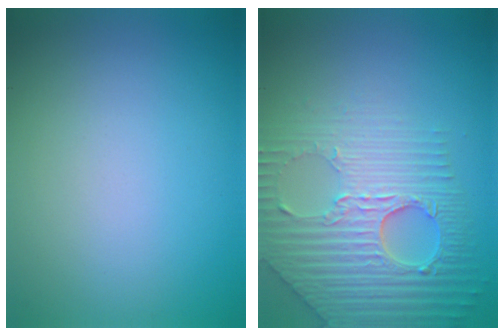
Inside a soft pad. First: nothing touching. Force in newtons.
{"total": 5.8, "press": 5.1, "slide": 2.9}